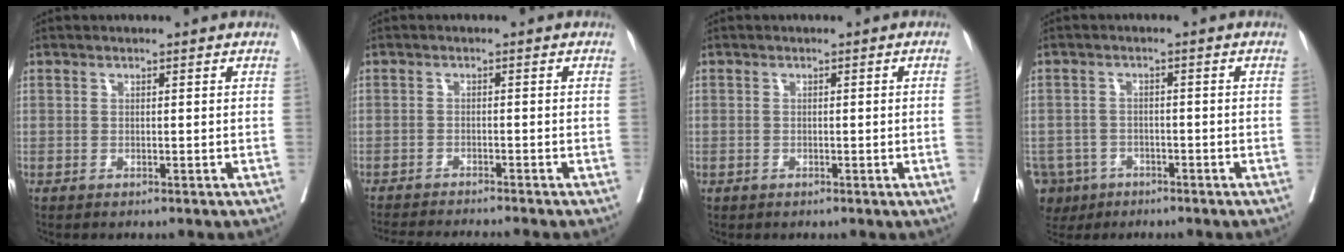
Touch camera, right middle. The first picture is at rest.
{"total": 9.8, "force": [-9.1, -0.6, 3.8], "torque": [-0.037, -0.022, -0.134]}
{"total": 0.9, "force": [-0.2, 0.0, 0.9], "torque": [-0.015, 0.003, -0.001]}
{"total": 8.5, "force": [-5.0, 6.6, 1.9], "torque": [-0.057, -0.001, -0.079]}